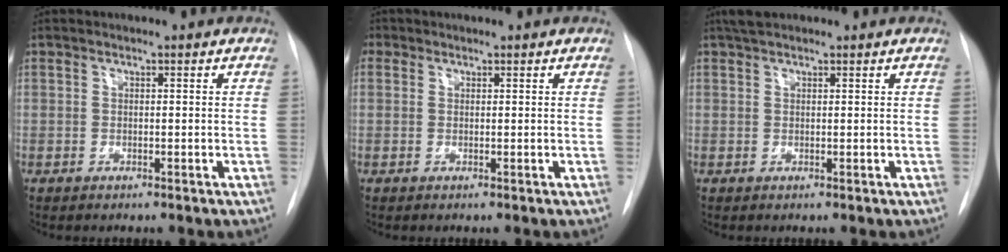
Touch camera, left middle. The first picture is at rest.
{"total": 1.7, "force": [0.7, 1.5, 0.4], "torque": [-0.004, 0.008, 0.011]}
{"total": 2.1, "force": [1.8, 0.7, 0.9], "torque": [-0.020, 0.015, 0.032]}